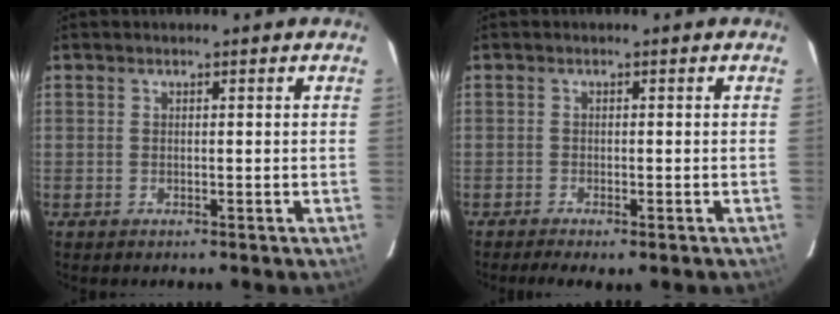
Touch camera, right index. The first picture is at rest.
{"total": 3.4, "force": [-2.5, 0.7, 2.1], "torque": [-0.051, -0.011, -0.041]}